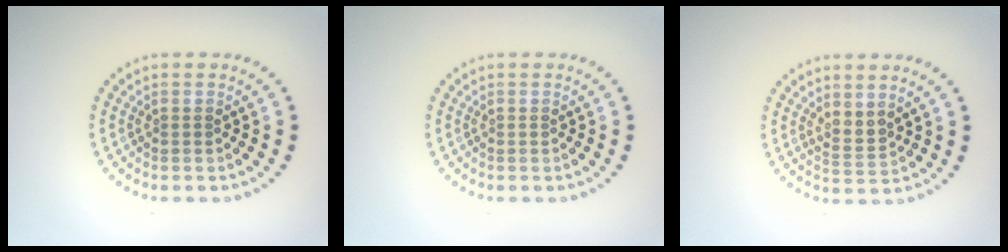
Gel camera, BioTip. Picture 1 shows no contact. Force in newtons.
{"total": 0.0}
{"total": 1.9, "press": 1.3, "slide": 1.3}